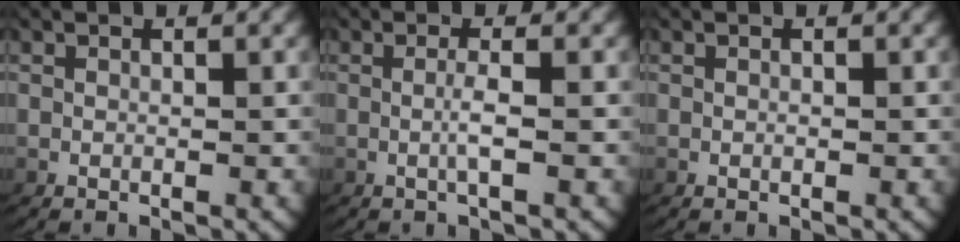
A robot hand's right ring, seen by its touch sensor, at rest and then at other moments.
{"total": 1.6, "force": [-0.3, -0.1, 1.5], "torque": [-0.036, -0.003, -0.006]}
{"total": 0.0}